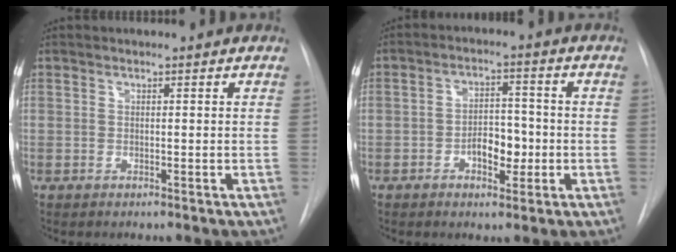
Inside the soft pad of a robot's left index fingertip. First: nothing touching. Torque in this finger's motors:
{"motor_torque": [0.51, 0.15, 0.11, 0.04]}